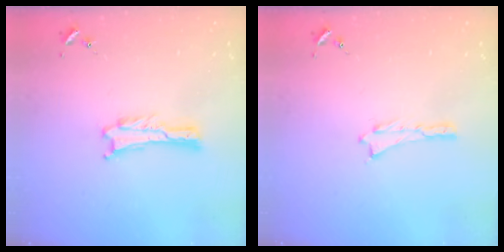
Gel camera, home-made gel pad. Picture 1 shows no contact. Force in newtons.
{"total": 0.0}